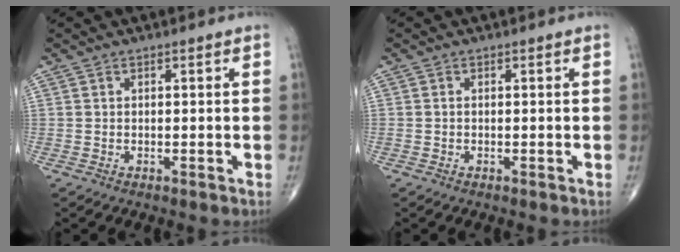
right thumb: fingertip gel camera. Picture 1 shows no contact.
{"total": 0.0}